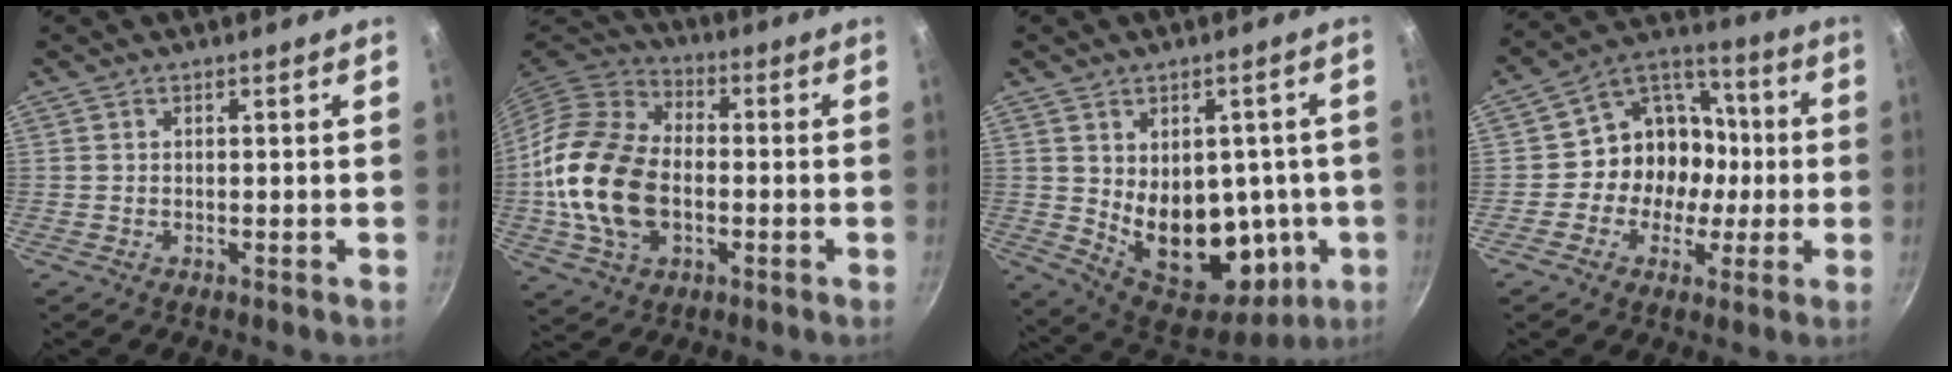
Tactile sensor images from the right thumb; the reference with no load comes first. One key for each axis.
{"total": 19.2, "fx": -2.5, "fy": 12.9, "fz": 14.0, "tx": -0.255, "ty": 0.027, "tz": -0.052}
{"total": 19.2, "fx": -1.2, "fy": 12.9, "fz": 14.2, "tx": -0.149, "ty": -0.020, "tz": 0.011}
{"total": 13.6, "fx": -1.6, "fy": 11.7, "fz": 6.8, "tx": -0.054, "ty": 0.041, "tz": -0.042}